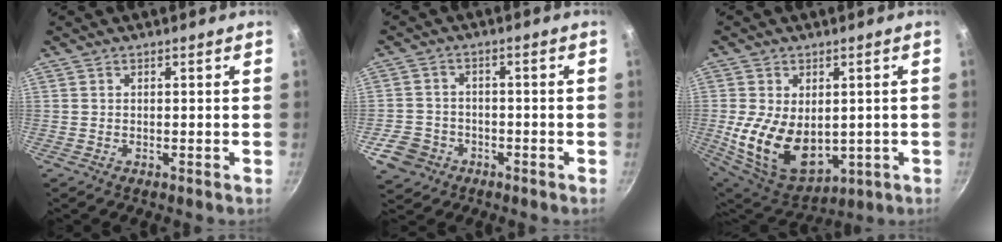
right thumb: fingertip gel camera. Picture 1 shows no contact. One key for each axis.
{"total": 7.0, "fx": -3.3, "fy": 5.7, "fz": 2.4, "tx": -0.037, "ty": 0.030, "tz": -0.055}
{"total": 16.0, "fx": -0.7, "fy": 10.5, "fz": 12.1, "tx": -0.204, "ty": -0.024, "tz": 0.018}